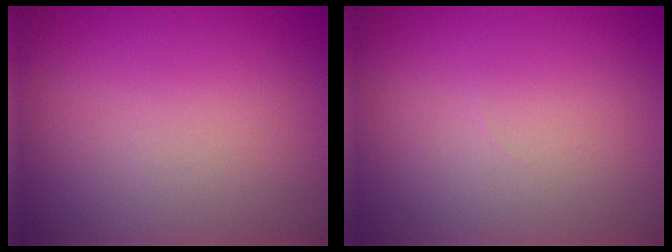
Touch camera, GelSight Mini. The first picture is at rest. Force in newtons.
{"total": 0.0}